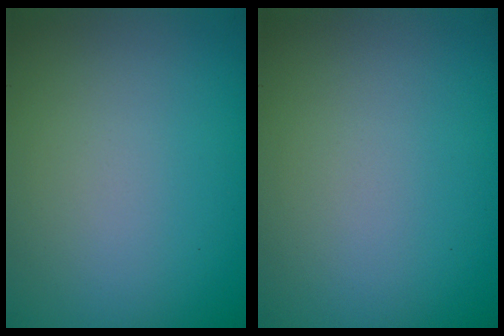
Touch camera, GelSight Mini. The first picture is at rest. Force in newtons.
{"total": 0.0}